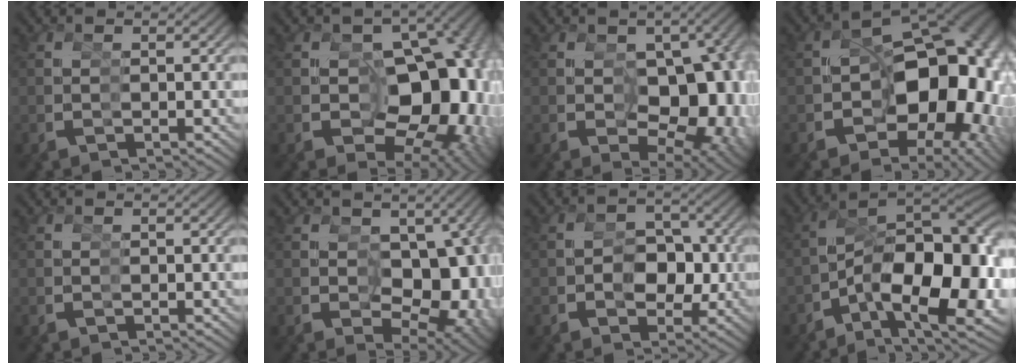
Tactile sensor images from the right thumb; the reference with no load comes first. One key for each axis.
{"total": 16.0, "fx": -1.1, "fy": 11.3, "fz": 11.4, "tx": -0.154, "ty": -0.055, "tz": 0.004}
{"total": 12.3, "fx": -1.6, "fy": 8.2, "fz": 9.0, "tx": -0.133, "ty": -0.047, "tz": -0.003}
{"total": 19.2, "fx": -1.9, "fy": 13.3, "fz": 13.8, "tx": -0.189, "ty": -0.047, "tz": -0.015}
{"total": 0.0}
{"total": 11.0, "fx": -0.8, "fy": 7.6, "fz": 7.9, "tx": -0.109, "ty": -0.042, "tz": 0.008}
{"total": 6.4, "fx": -0.8, "fy": 5.1, "fz": 3.8, "tx": -0.056, "ty": -0.025, "tz": -0.005}
{"total": 19.5, "fx": -3.0, "fy": 12.0, "fz": 15.0, "tx": -0.229, "ty": -0.058, "tz": -0.035}